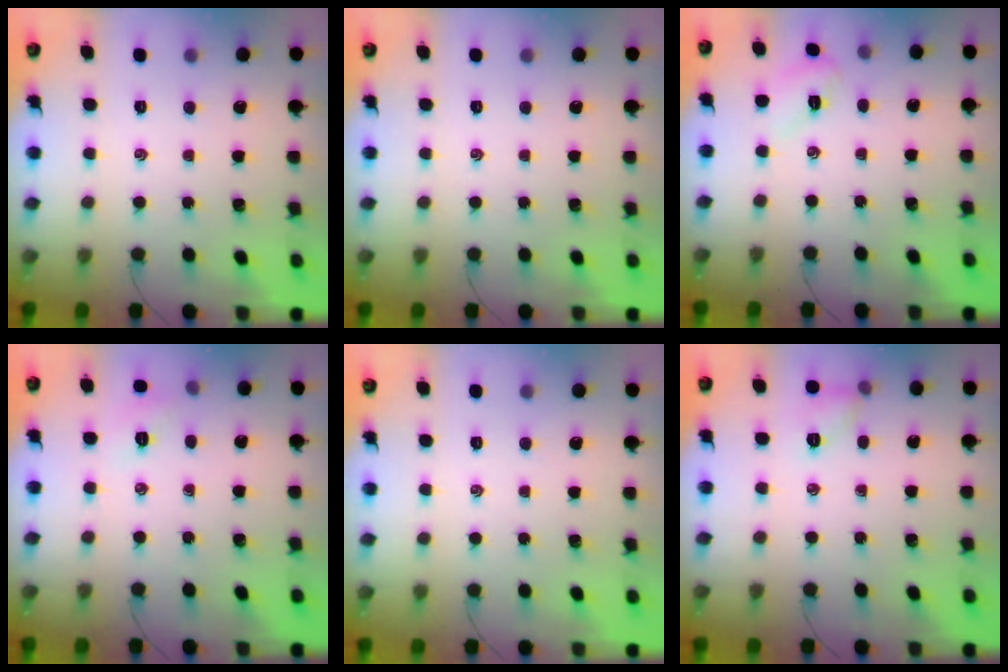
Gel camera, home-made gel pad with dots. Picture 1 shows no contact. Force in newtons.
{"total": 0.0}
{"total": 3.4, "press": 3.3, "slide": 0.9}
{"total": 5.4, "press": 5.3, "slide": 1.4}
{"total": 0.0}
{"total": 5.9, "press": 5.9, "slide": 0.8}